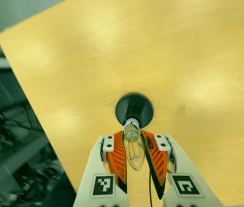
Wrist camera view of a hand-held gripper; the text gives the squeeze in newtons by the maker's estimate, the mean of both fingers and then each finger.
{"total": 18.3, "left": 16.8, "right": 19.8}